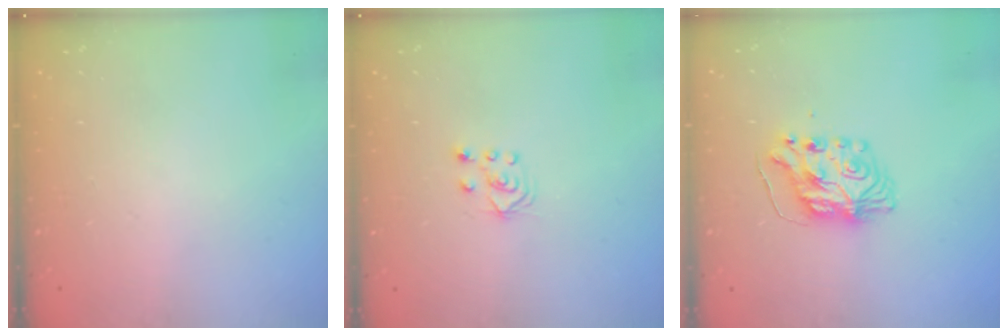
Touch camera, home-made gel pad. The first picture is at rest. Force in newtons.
{"total": 3.9, "press": 3.8, "slide": 0.7}
{"total": 9.3, "press": 9.3, "slide": 0.9}